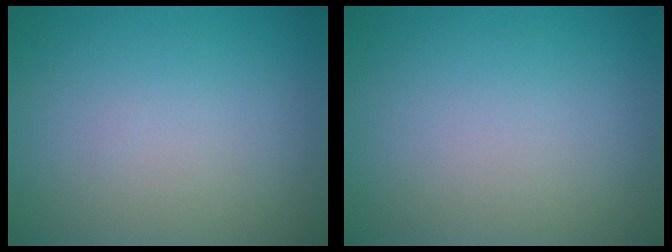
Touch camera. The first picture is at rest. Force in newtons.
{"total": 0.0}